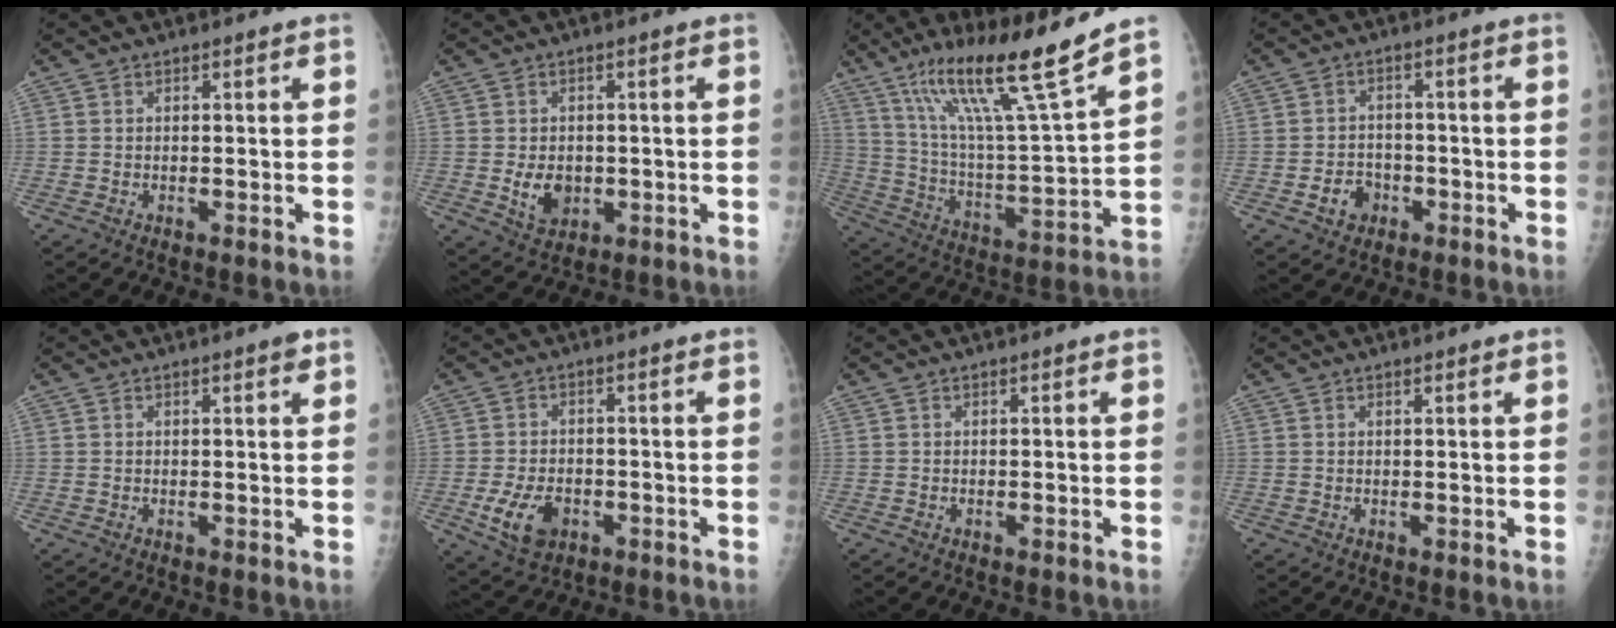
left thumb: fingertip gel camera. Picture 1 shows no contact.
{"total": 5.4, "force": [-0.8, 4.1, 3.5], "torque": [-0.041, -0.004, -0.002]}
{"total": 19.7, "force": [13.3, 1.0, 14.5], "torque": [-0.232, -0.066, 0.236]}
{"total": 4.6, "force": [-2.1, 3.8, 1.7], "torque": [-0.009, 0.018, -0.030]}
{"total": 1.1, "force": [0.7, 0.2, 0.9], "torque": [-0.013, -0.002, 0.007]}
{"total": 7.3, "force": [-2.8, 4.8, 4.8], "torque": [-0.083, 0.008, -0.042]}
{"total": 0.0}
{"total": 0.6, "force": [0.4, 0.1, 0.4], "torque": [-0.005, -0.001, 0.006]}